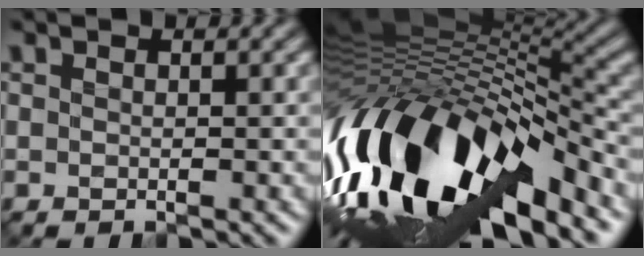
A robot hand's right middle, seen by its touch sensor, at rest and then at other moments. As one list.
[{"total": 16.1, "force": [-6.0, 6.7, 13.4], "torque": [-0.244, 0.018, -0.117]}]